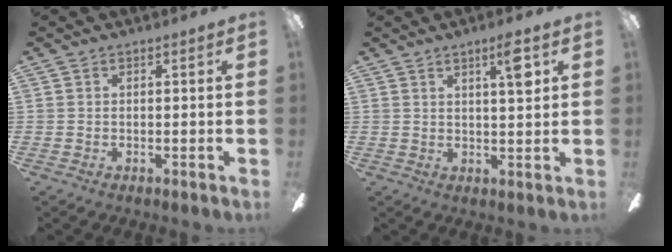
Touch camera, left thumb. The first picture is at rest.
{"total": 6.0, "force": [3.1, 1.1, 5.0], "torque": [-0.073, -0.009, 0.043]}